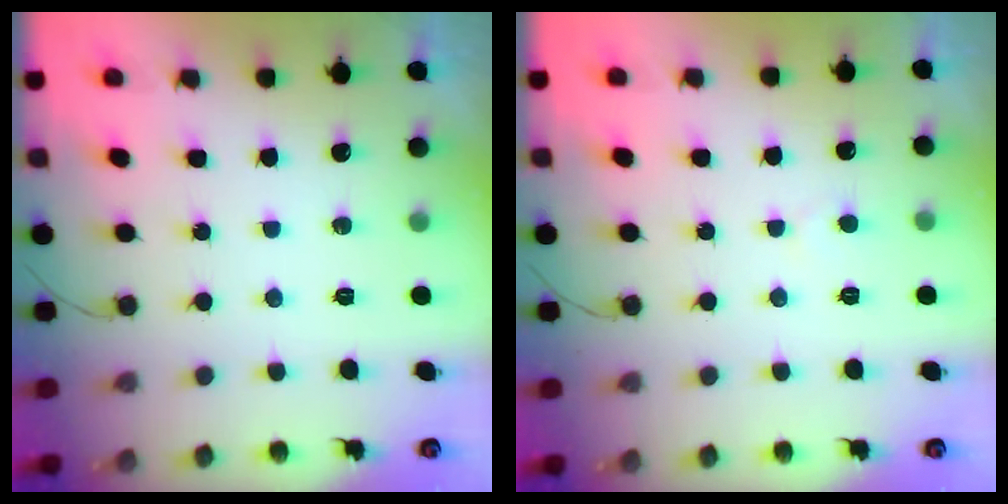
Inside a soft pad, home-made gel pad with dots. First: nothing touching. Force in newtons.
{"total": 2.7, "press": 2.7, "slide": 0.2}